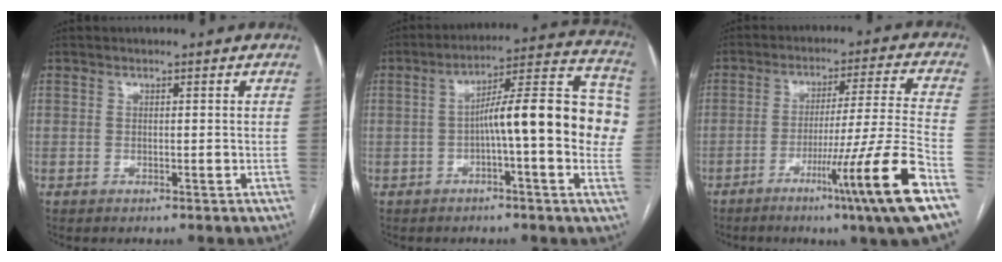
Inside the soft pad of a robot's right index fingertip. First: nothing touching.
{"total": 16.3, "force": [-0.6, 2.9, 16.1], "torque": [-0.220, 0.047, -0.010]}
{"total": 16.3, "force": [-8.0, -2.7, 13.9], "torque": [-0.222, -0.019, -0.124]}